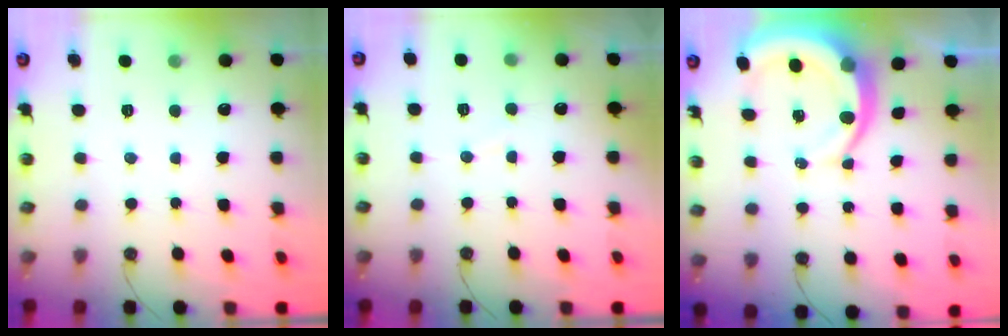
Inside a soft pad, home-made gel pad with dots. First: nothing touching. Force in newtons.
{"total": 2.6, "press": 2.6, "slide": 0.3}
{"total": 10.3, "press": 10.2, "slide": 1.2}